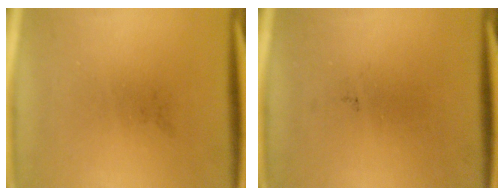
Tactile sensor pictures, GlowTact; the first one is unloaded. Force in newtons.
{"total": 0.0}